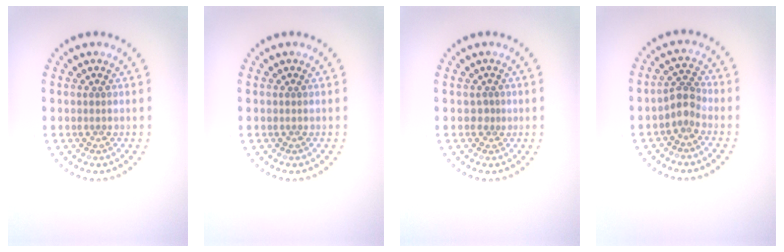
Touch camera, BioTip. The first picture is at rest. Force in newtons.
{"total": 0.0}
{"total": 0.6, "press": 0.4, "slide": 0.5}
{"total": 2.0, "press": 1.6, "slide": 1.2}